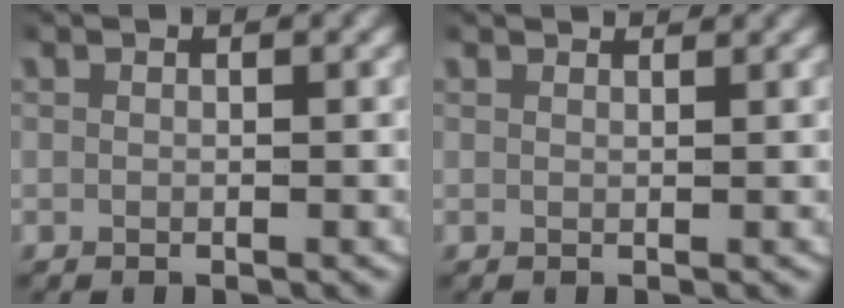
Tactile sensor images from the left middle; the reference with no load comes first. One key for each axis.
{"total": 1.3, "fx": 1.3, "fy": 0.0, "fz": 0.3, "tx": 0.006, "ty": 0.003, "tz": 0.017}